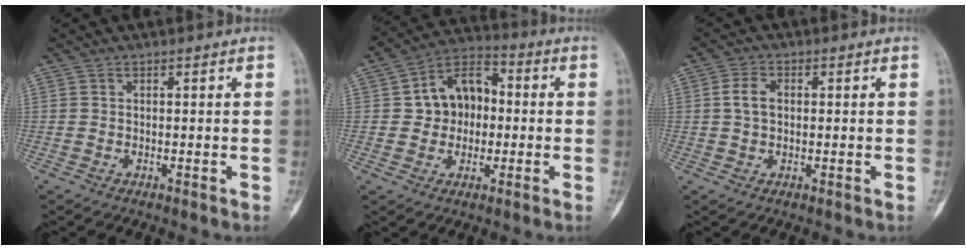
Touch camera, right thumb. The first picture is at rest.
{"total": 11.1, "force": [0.3, 8.5, 7.1], "torque": [-0.073, 0.030, -0.006]}
{"total": 4.0, "force": [0.6, 2.6, 3.0], "torque": [-0.061, 0.006, 0.009]}